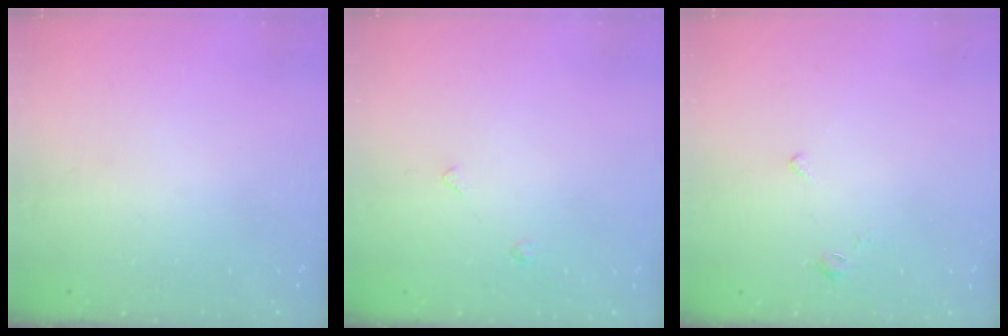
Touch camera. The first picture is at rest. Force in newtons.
{"total": 4.4, "press": 4.3, "slide": 1.0}
{"total": 2.2, "press": 2.2, "slide": 0.5}